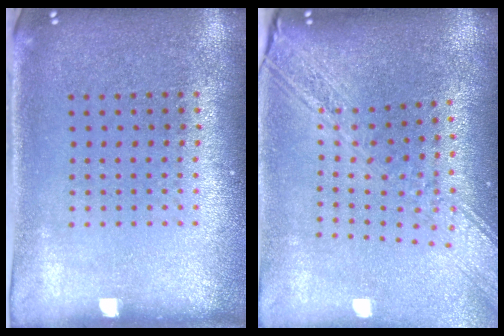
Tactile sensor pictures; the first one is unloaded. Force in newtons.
{"total": 2.9, "press": 2.2, "slide": 1.9}